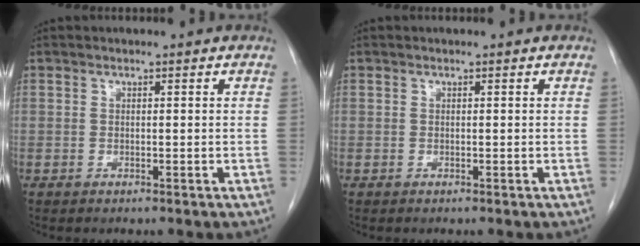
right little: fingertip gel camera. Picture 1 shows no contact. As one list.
[{"total": 0.0}]